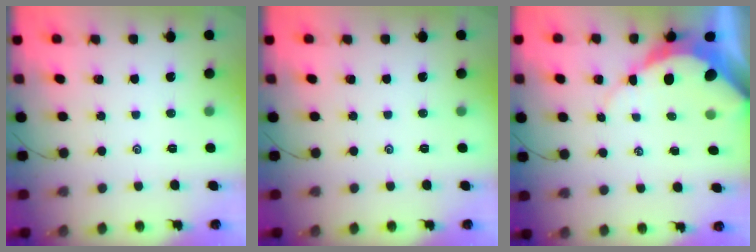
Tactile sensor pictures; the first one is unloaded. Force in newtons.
{"total": 0.0}
{"total": 9.3, "press": 9.2, "slide": 1.0}